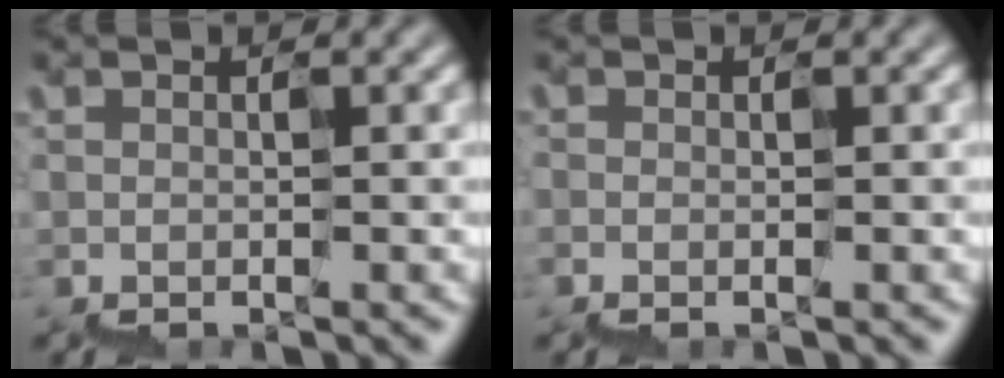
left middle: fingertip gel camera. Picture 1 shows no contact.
{"total": 0.0}